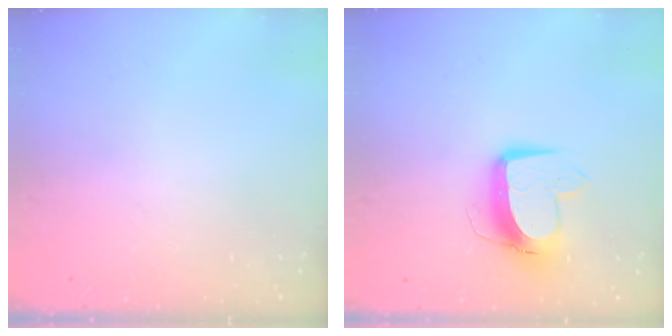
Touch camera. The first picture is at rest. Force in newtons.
{"total": 12.1, "press": 12.0, "slide": 1.4}